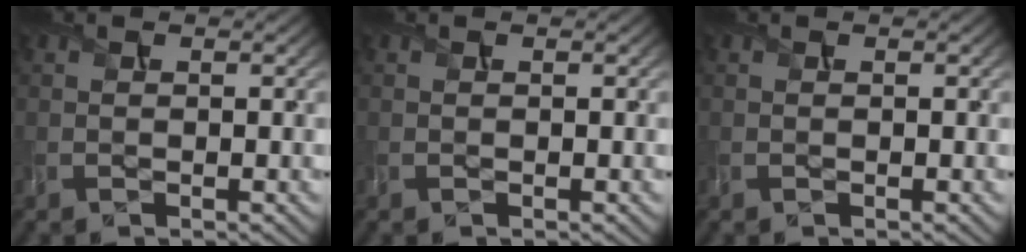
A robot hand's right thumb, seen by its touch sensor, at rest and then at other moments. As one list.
[{"total": 0.0}, {"total": 0.0}]